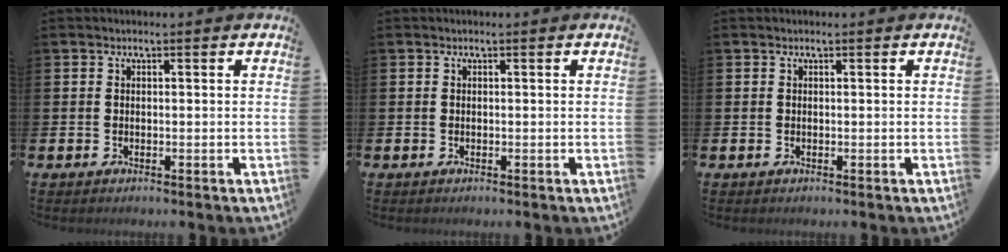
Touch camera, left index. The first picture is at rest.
{"total": 0.0}
{"total": 0.0}